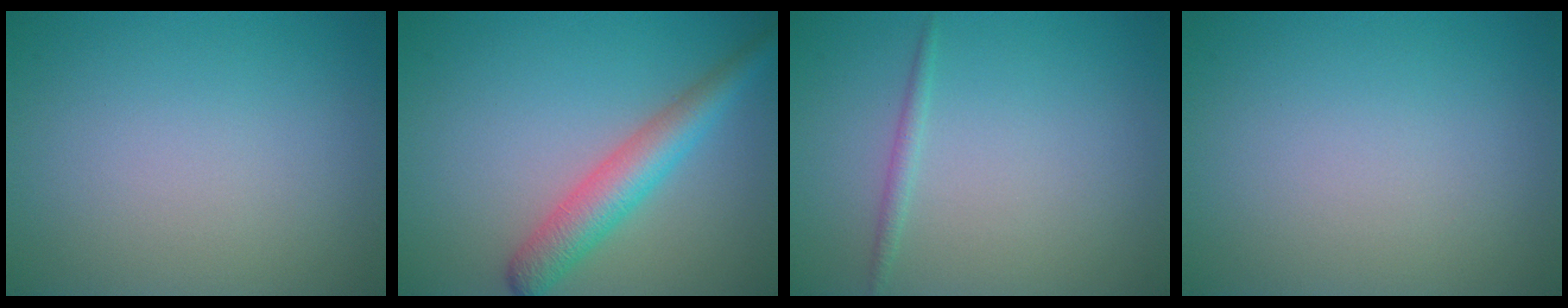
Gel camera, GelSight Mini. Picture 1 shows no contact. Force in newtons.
{"total": 4.4, "press": 4.4, "slide": 0.2}
{"total": 0.9, "press": 0.9, "slide": 0.0}
{"total": 0.0}